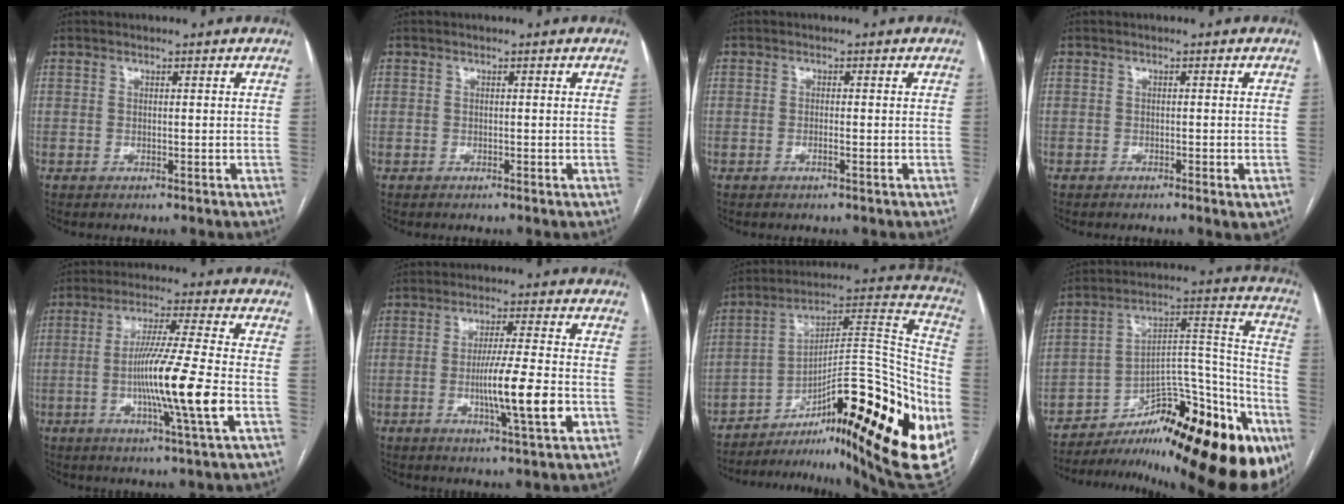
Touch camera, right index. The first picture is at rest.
{"total": 0.0}
{"total": 0.8, "force": [-0.4, 0.0, 0.7], "torque": [-0.014, 0.001, -0.007]}
{"total": 1.9, "force": [-1.0, 0.4, 1.6], "torque": [-0.020, -0.002, -0.013]}
{"total": 13.5, "force": [-2.8, -1.2, 13.1], "torque": [-0.242, -0.015, -0.057]}
{"total": 9.8, "force": [-2.3, 0.0, 9.6], "torque": [-0.163, -0.011, -0.041]}
{"total": 32.3, "force": [-14.0, 6.4, 28.4], "torque": [-0.342, 0.019, -0.203]}
{"total": 28.9, "force": [-19.9, 7.3, 19.5], "torque": [-0.178, 0.017, -0.284]}